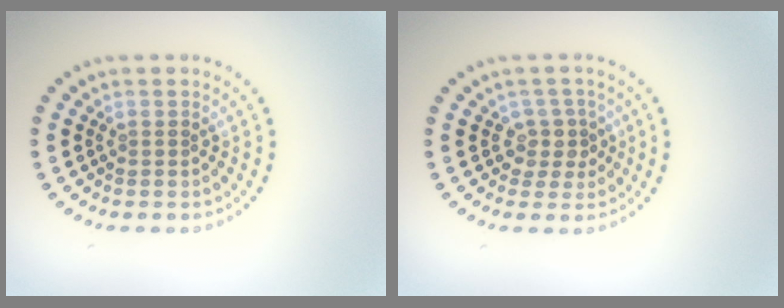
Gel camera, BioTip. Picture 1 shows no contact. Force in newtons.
{"total": 2.2, "press": 1.9, "slide": 1.1}